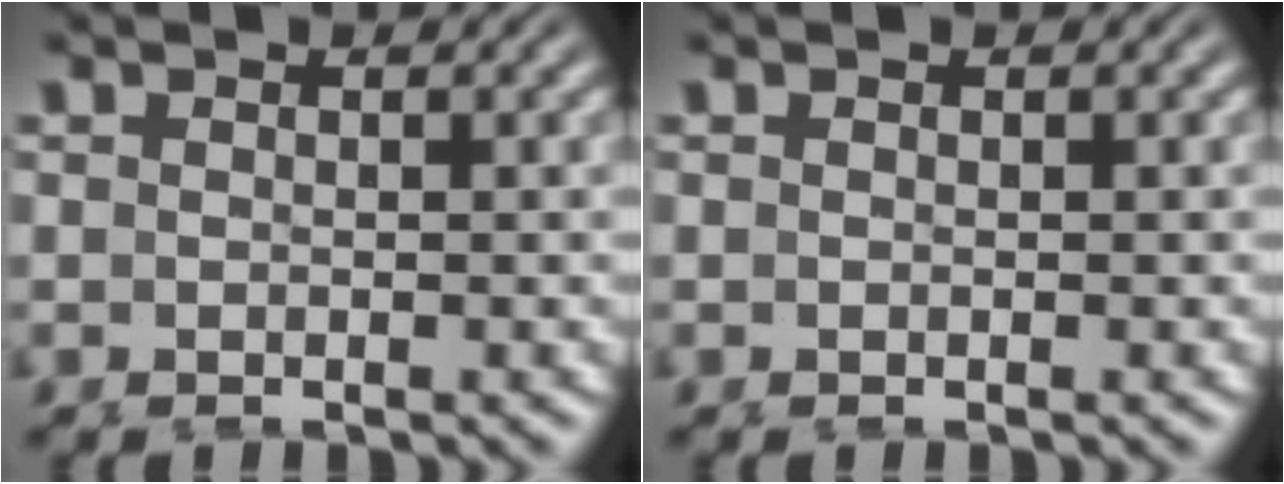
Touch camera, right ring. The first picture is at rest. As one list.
[{"total": 0.0}]